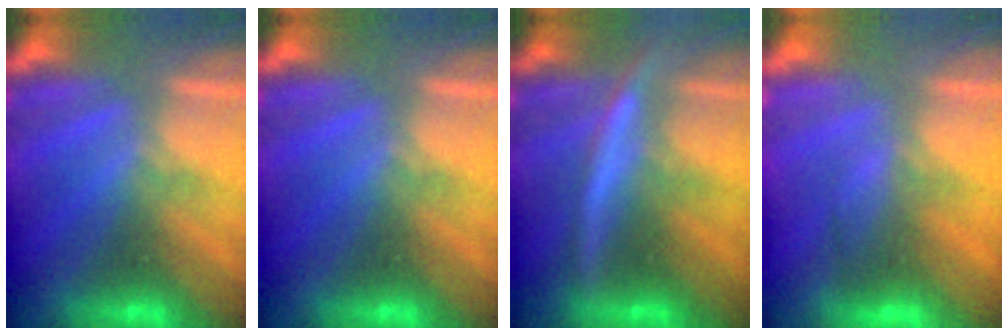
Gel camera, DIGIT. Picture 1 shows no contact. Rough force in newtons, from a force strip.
{"total": 0.0}
{"total": 2.9}
{"total": 2.8}